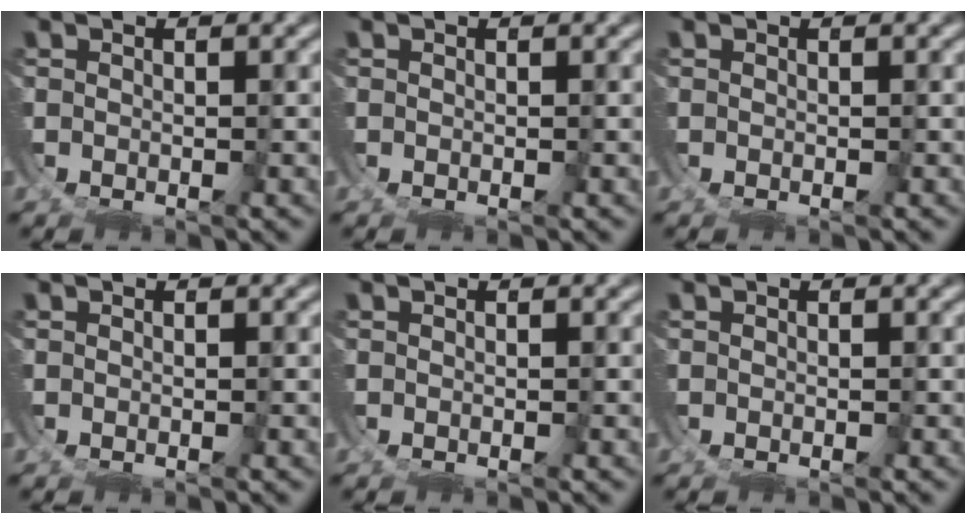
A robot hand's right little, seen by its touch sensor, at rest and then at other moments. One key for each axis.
{"total": 0.0}
{"total": 0.0}
{"total": 0.0}
{"total": 0.0}
{"total": 0.0}